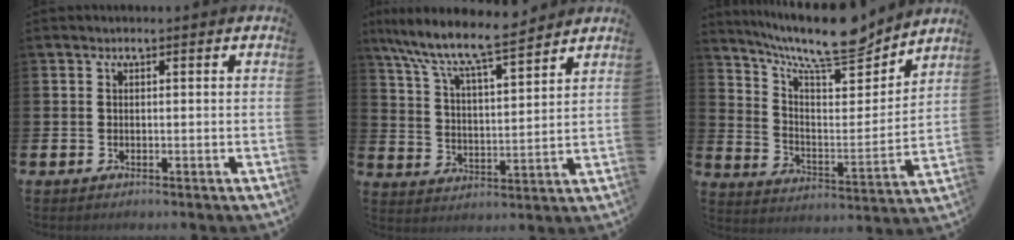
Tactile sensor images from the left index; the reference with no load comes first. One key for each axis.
{"total": 8.9, "fx": 8.2, "fy": 0.9, "fz": 3.4, "tx": -0.097, "ty": -0.059, "tz": 0.139}
{"total": 11.8, "fx": 10.1, "fy": 2.9, "fz": 5.3, "tx": -0.115, "ty": -0.072, "tz": 0.172}